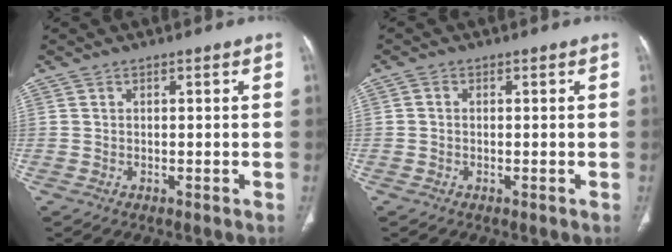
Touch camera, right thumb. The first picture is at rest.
{"total": 0.7, "force": [-0.1, 0.6, 0.4], "torque": [-0.006, 0.001, -0.005]}